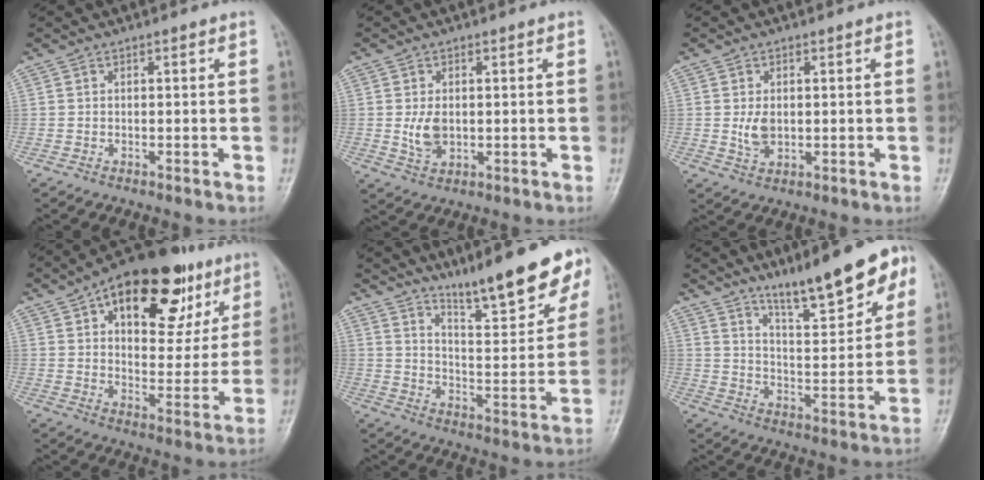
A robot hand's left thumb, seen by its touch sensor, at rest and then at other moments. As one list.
[{"total": 4.5, "force": [0.1, 3.0, 3.4], "torque": [-0.056, -0.007, 0.009]}, {"total": 3.7, "force": [0.3, 2.4, 2.8], "torque": [-0.046, -0.007, 0.010]}, {"total": 24.1, "force": [12.2, 12.5, 16.7], "torque": [-0.200, -0.011, 0.180]}, {"total": 15.3, "force": [11.2, 2.9, 10.1], "torque": [-0.117, -0.069, 0.179]}, {"total": 15.8, "force": [10.3, 3.7, 11.5], "torque": [-0.143, -0.052, 0.166]}]